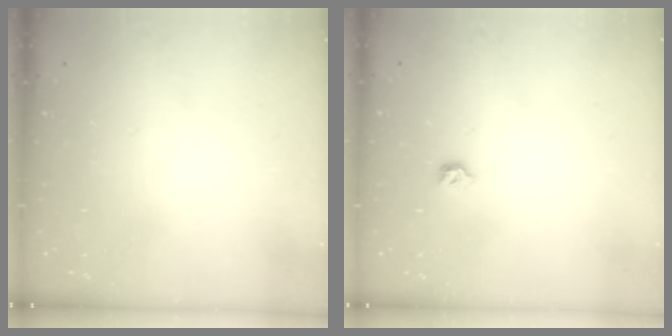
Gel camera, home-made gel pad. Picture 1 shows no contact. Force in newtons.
{"total": 4.0, "press": 4.0, "slide": 0.8}